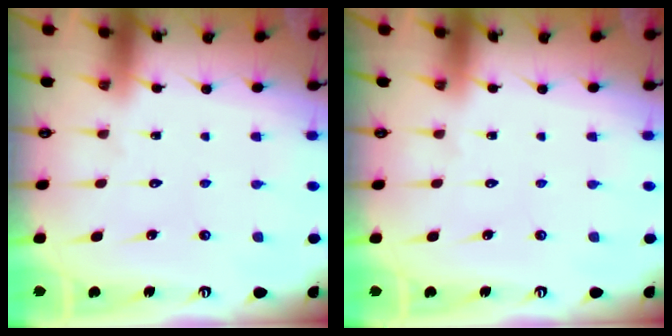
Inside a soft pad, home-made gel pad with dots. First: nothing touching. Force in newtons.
{"total": 0.0}